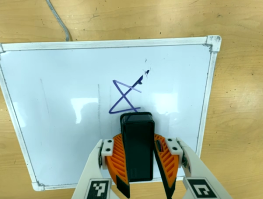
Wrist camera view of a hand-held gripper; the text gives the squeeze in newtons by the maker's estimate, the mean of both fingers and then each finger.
{"total": 10.0, "left": 10.2, "right": 9.8}